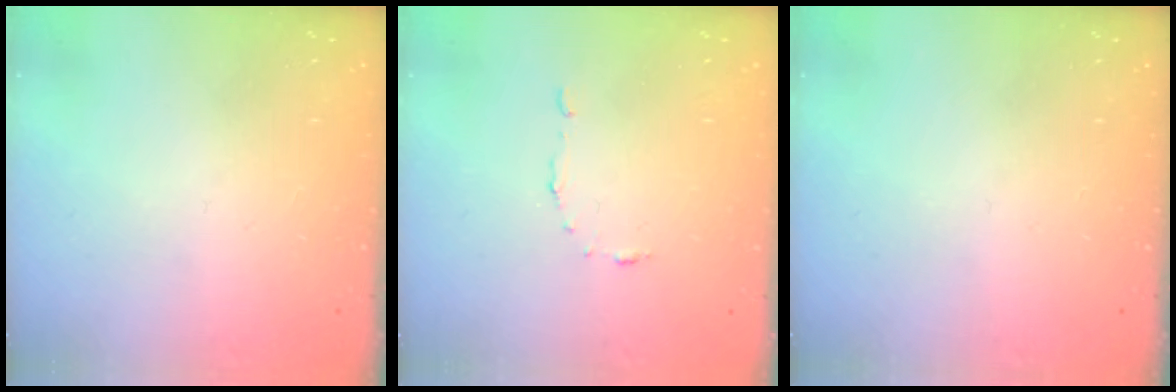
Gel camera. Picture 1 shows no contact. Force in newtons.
{"total": 4.2, "press": 4.1, "slide": 0.3}
{"total": 0.0}